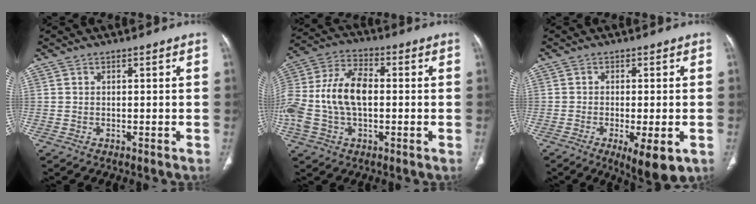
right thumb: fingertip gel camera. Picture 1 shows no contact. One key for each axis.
{"total": 16.6, "fx": -0.7, "fy": 9.7, "fz": 13.4, "tx": -0.302, "ty": 0.029, "tz": -0.015}
{"total": 5.6, "fx": -1.9, "fy": 1.6, "fz": 5.0, "tx": -0.080, "ty": -0.014, "tz": -0.027}